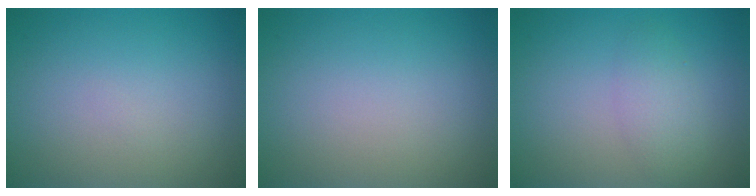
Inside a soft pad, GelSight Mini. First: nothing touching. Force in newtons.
{"total": 0.0}
{"total": 2.3, "press": 2.3, "slide": 0.1}